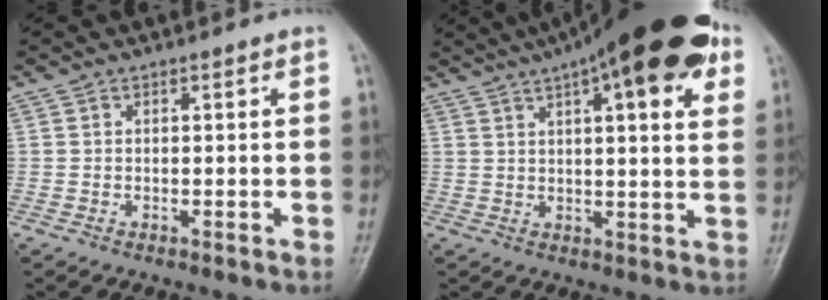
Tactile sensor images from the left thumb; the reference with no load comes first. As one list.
[{"total": 21.4, "force": [11.1, 6.1, 17.3], "torque": [-0.236, 0.007, 0.157]}]